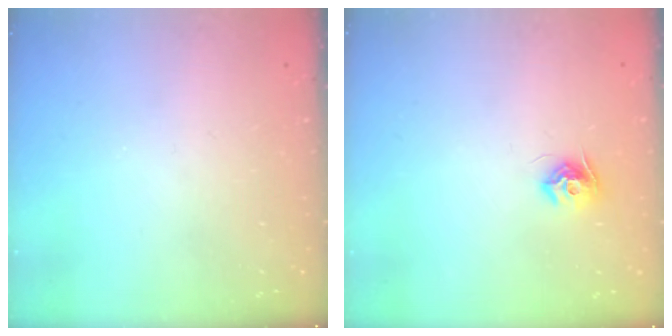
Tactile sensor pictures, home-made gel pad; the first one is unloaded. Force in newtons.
{"total": 8.2, "press": 8.2, "slide": 0.1}